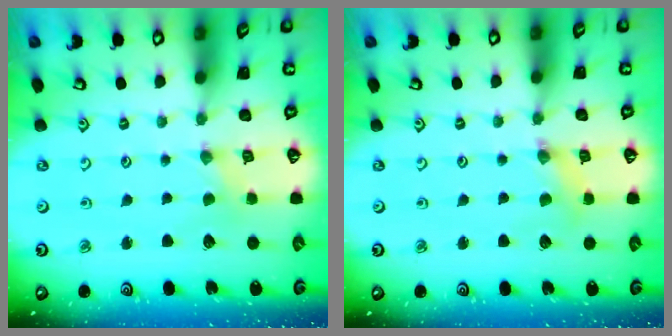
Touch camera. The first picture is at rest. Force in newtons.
{"total": 1.7, "press": 1.6, "slide": 0.3}